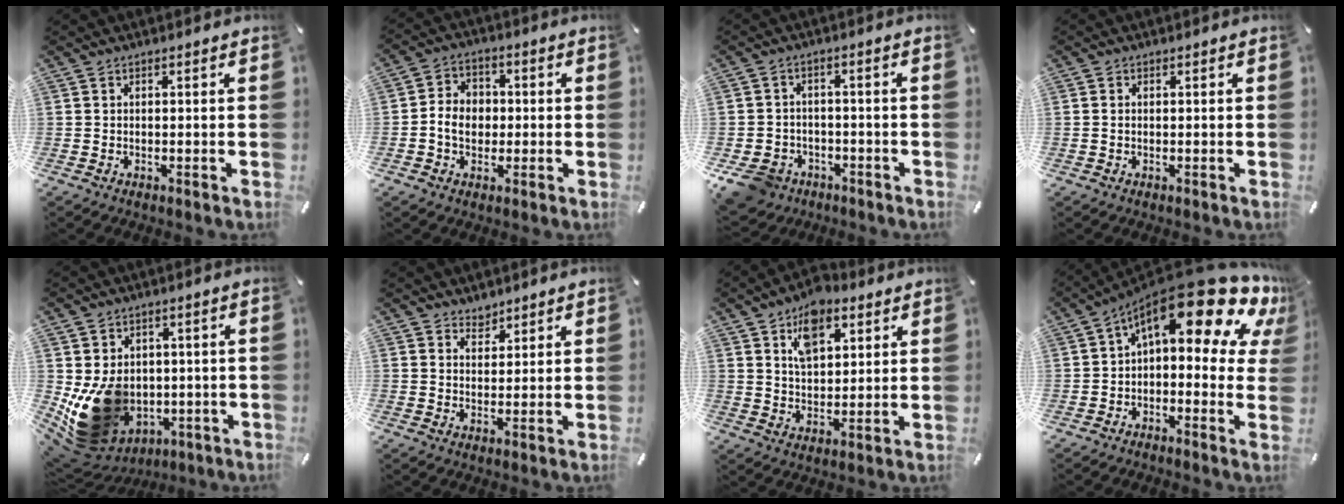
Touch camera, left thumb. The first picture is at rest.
{"total": 6.7, "force": [-1.0, 5.6, 3.5], "torque": [-0.076, 0.010, -0.021]}
{"total": 7.5, "force": [-4.3, 5.8, 2.3], "torque": [-0.062, 0.030, -0.081]}
{"total": 0.9, "force": [0.0, 0.7, 0.6], "torque": [-0.012, 0.005, -0.002]}
{"total": 13.7, "force": [-0.6, 11.5, 7.4], "torque": [-0.155, -0.019, -0.003]}
{"total": 3.3, "force": [2.7, 2.0, -0.2], "torque": [0.012, -0.018, 0.048]}
{"total": 9.9, "force": [5.5, 6.2, 5.4], "torque": [-0.077, -0.018, 0.095]}
{"total": 19.6, "force": [10.9, 7.1, 14.6], "torque": [-0.209, -0.095, 0.178]}